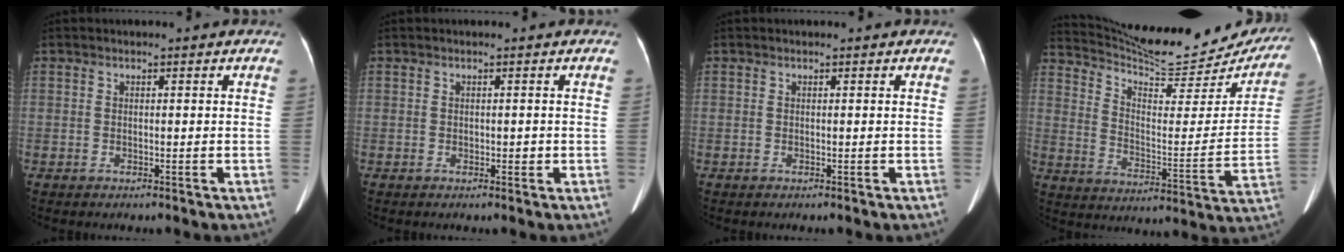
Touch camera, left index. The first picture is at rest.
{"total": 0.7, "force": [-0.1, 0.5, 0.4], "torque": [-0.005, 0.001, -0.003]}
{"total": 0.0}
{"total": 24.0, "force": [22.7, 4.1, 6.9], "torque": [-0.108, -0.058, 0.303]}